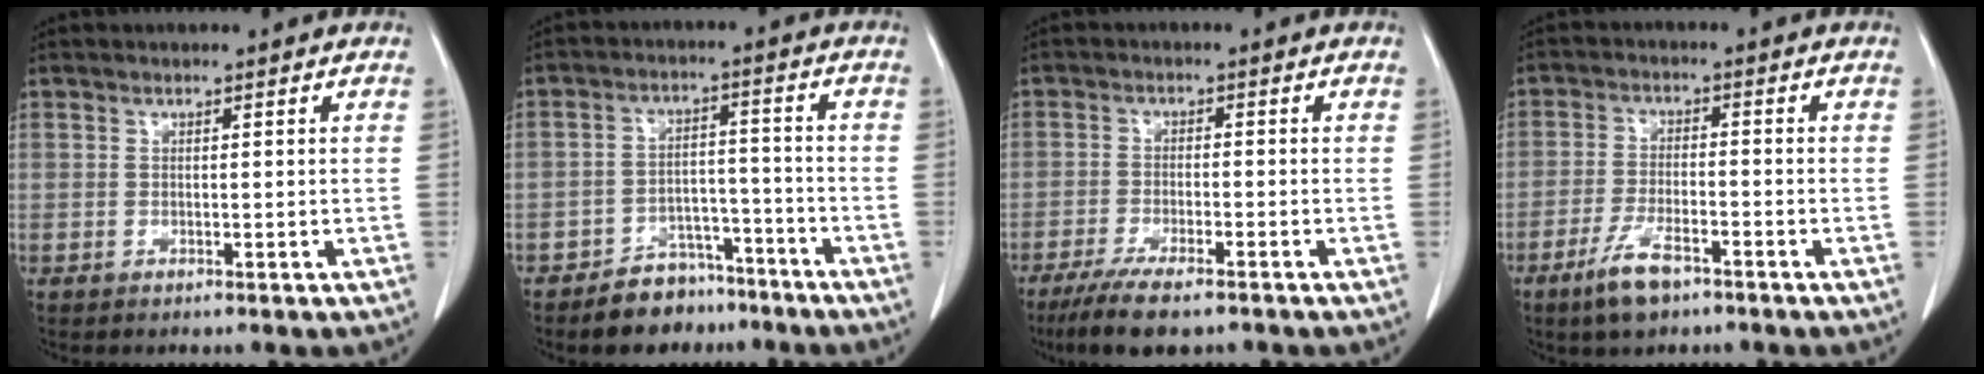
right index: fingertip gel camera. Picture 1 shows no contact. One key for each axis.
{"total": 7.2, "fx": -5.8, "fy": 4.0, "fz": 1.5, "tx": -0.016, "ty": 0.015, "tz": -0.091}
{"total": 8.9, "fx": -6.8, "fy": 1.7, "fz": 5.5, "tx": -0.093, "ty": -0.020, "tz": -0.111}
{"total": 6.3, "fx": -4.2, "fy": 1.7, "fz": 4.3, "tx": -0.092, "ty": -0.008, "tz": -0.076}